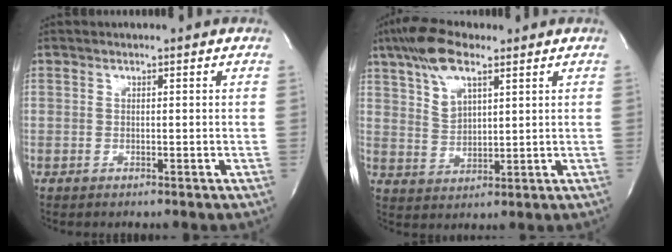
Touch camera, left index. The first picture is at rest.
{"total": 8.6, "force": [5.3, 3.2, 5.9], "torque": [-0.118, 0.010, 0.103]}